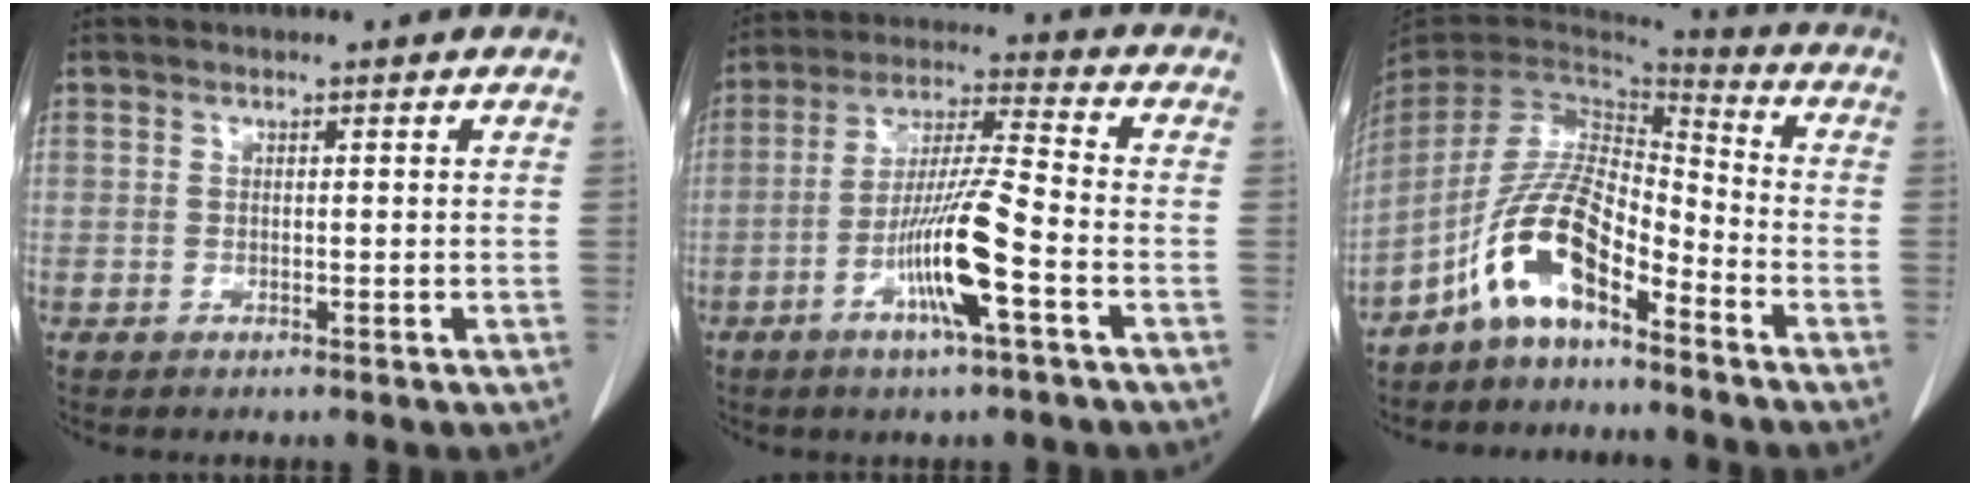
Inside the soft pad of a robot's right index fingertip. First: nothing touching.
{"total": 11.7, "force": [-4.4, 0.1, 10.8], "torque": [-0.209, -0.005, -0.085]}
{"total": 10.8, "force": [-6.5, 3.6, 7.8], "torque": [-0.173, 0.019, -0.124]}